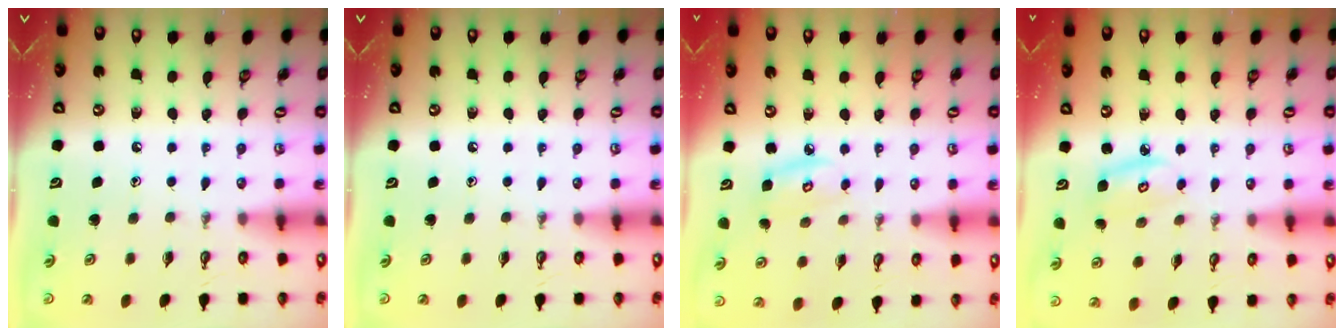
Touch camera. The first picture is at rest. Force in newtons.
{"total": 0.0}
{"total": 5.5, "press": 5.5, "slide": 0.4}
{"total": 4.0, "press": 3.9, "slide": 0.3}